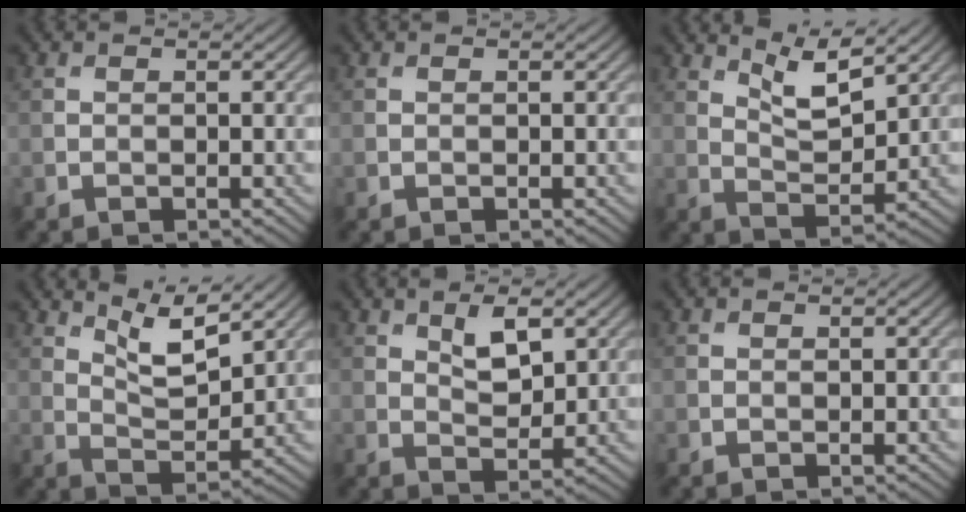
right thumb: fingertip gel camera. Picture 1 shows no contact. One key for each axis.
{"total": 0.0}
{"total": 5.8, "fx": 4.0, "fy": 1.6, "fz": 3.8, "tx": -0.079, "ty": -0.010, "tz": 0.078}
{"total": 6.4, "fx": 4.4, "fy": 1.8, "fz": 4.3, "tx": -0.086, "ty": -0.010, "tz": 0.085}
{"total": 4.6, "fx": 2.2, "fy": 2.2, "fz": 3.4, "tx": -0.064, "ty": -0.004, "tz": 0.040}
{"total": 0.0}